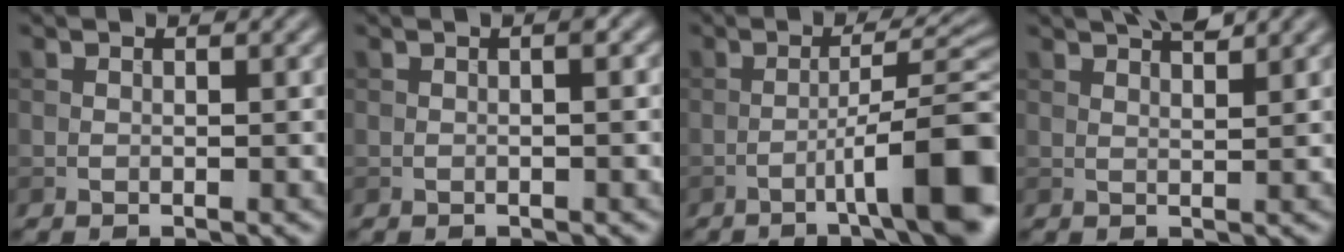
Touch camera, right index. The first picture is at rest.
{"total": 1.1, "force": [0.0, 0.1, 1.1], "torque": [-0.016, 0.001, -0.003]}
{"total": 11.4, "force": [-5.0, 1.9, 10.0], "torque": [-0.136, 0.014, -0.073]}
{"total": 3.2, "force": [2.4, 0.6, 1.9], "torque": [-0.018, 0.007, 0.029]}